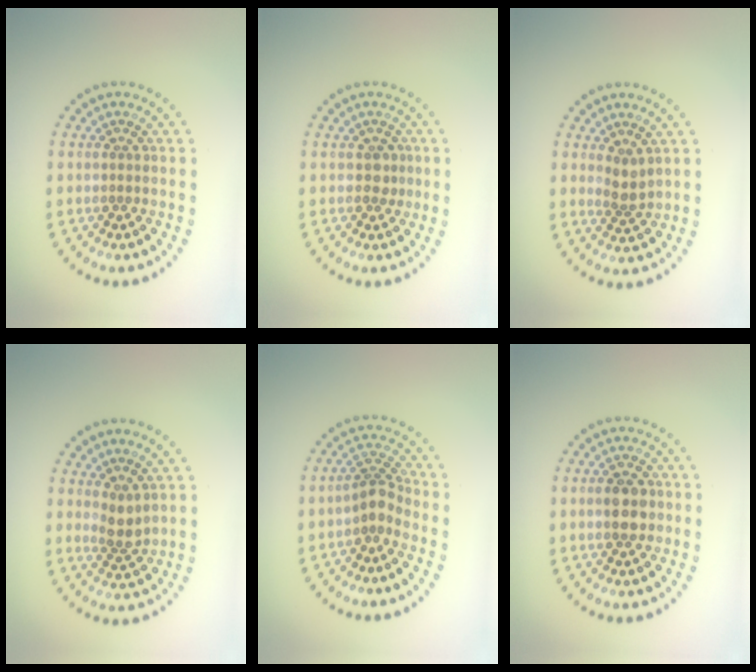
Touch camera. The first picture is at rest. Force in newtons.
{"total": 1.2, "press": 1.1, "slide": 0.5}
{"total": 1.9, "press": 1.5, "slide": 1.1}
{"total": 2.0, "press": 1.7, "slide": 1.1}
{"total": 2.4, "press": 1.9, "slide": 1.6}
{"total": 3.3, "press": 3.3, "slide": 0.1}